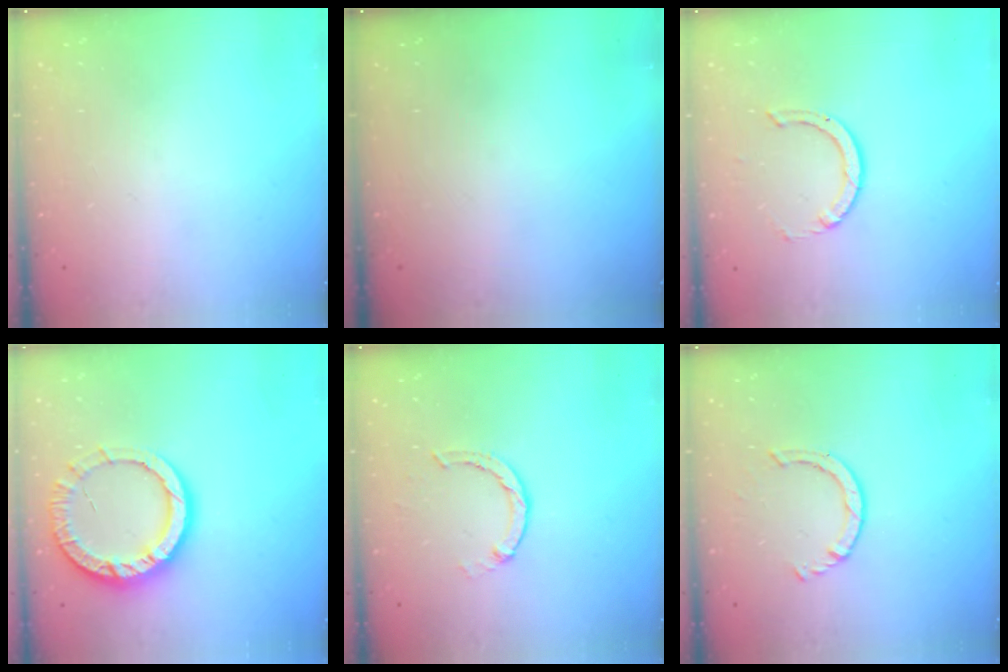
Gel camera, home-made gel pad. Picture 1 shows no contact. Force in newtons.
{"total": 0.0}
{"total": 3.3, "press": 3.3, "slide": 0.3}
{"total": 11.9, "press": 11.8, "slide": 1.9}
{"total": 1.8, "press": 1.8, "slide": 0.2}
{"total": 2.2, "press": 2.2, "slide": 0.4}